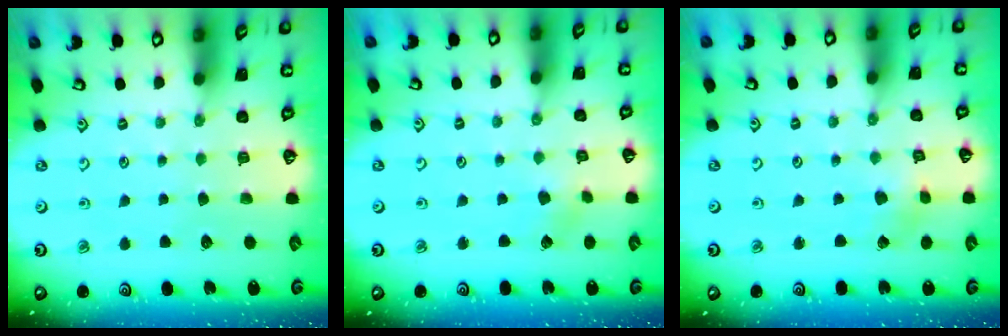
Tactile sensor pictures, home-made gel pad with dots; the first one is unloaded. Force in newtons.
{"total": 2.2, "press": 2.2, "slide": 0.3}
{"total": 2.3, "press": 2.3, "slide": 0.3}